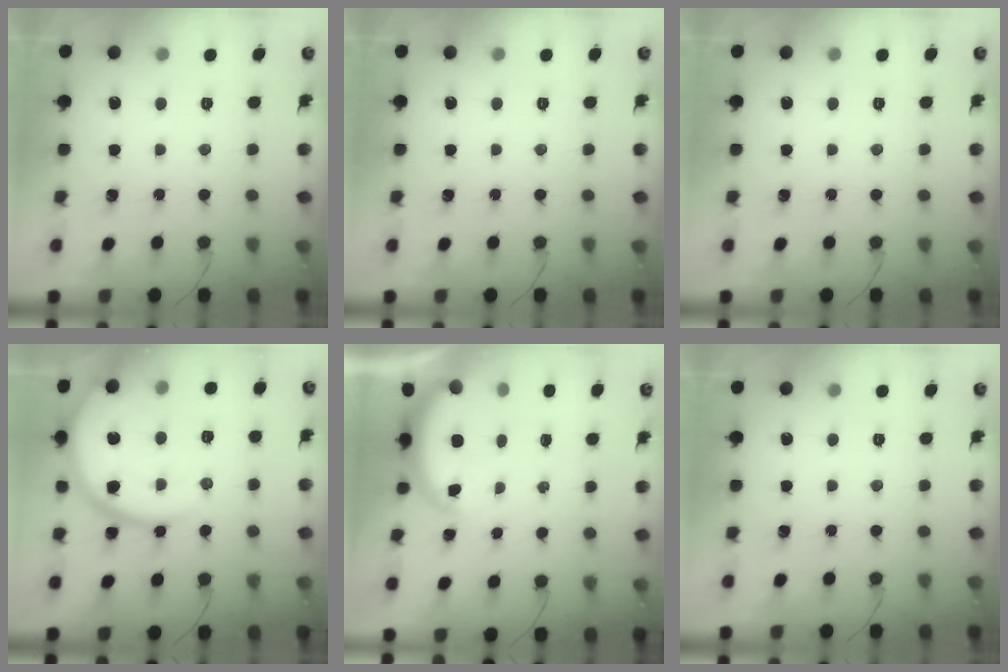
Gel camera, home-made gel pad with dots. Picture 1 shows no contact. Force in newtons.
{"total": 0.0}
{"total": 0.0}
{"total": 14.8, "press": 14.7, "slide": 1.2}
{"total": 4.0, "press": 4.0, "slide": 0.5}
{"total": 0.0}